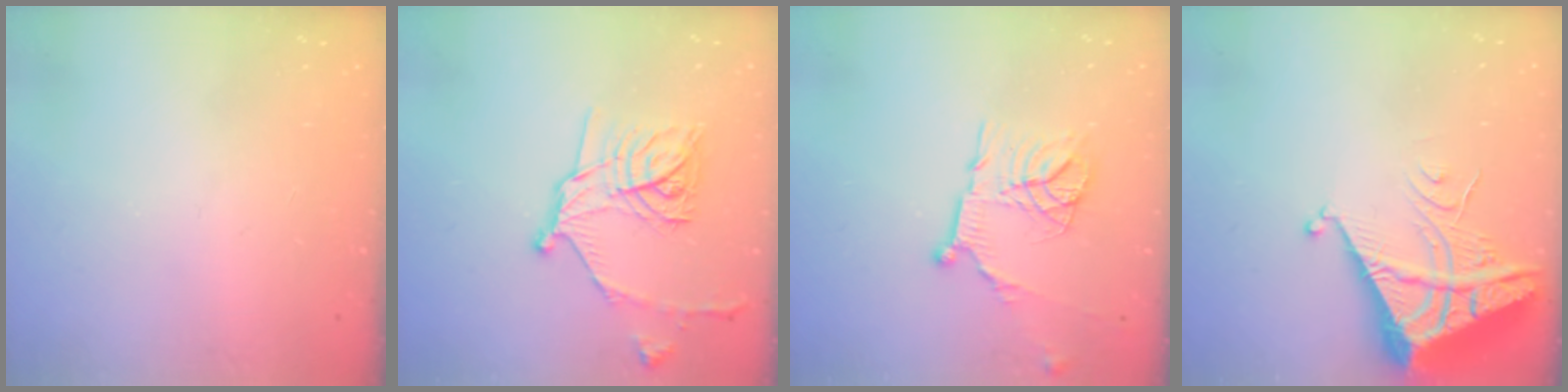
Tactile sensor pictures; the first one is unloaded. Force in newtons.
{"total": 16.7, "press": 16.6, "slide": 0.6}
{"total": 14.7, "press": 14.7, "slide": 1.6}
{"total": 8.3, "press": 8.2, "slide": 1.0}